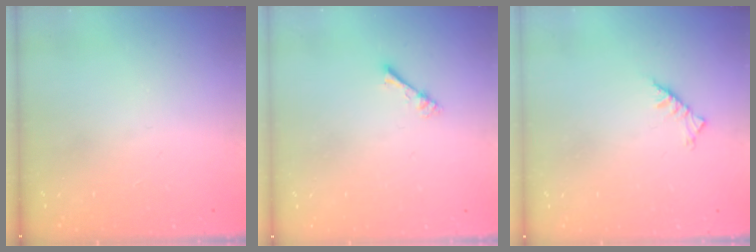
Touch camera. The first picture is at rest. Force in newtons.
{"total": 2.4, "press": 2.4, "slide": 0.2}
{"total": 4.5, "press": 4.5, "slide": 0.7}